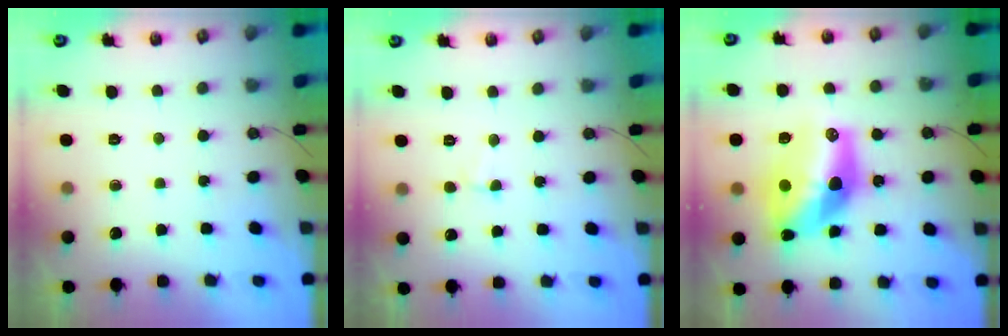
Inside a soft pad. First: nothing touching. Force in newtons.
{"total": 3.6, "press": 1.9, "slide": 3.1}
{"total": 17.4, "press": 16.9, "slide": 4.1}